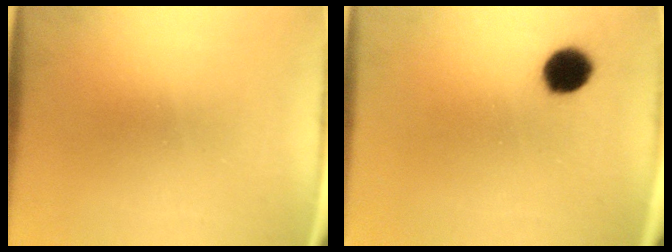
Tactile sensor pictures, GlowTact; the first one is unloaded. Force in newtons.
{"total": 6.4}